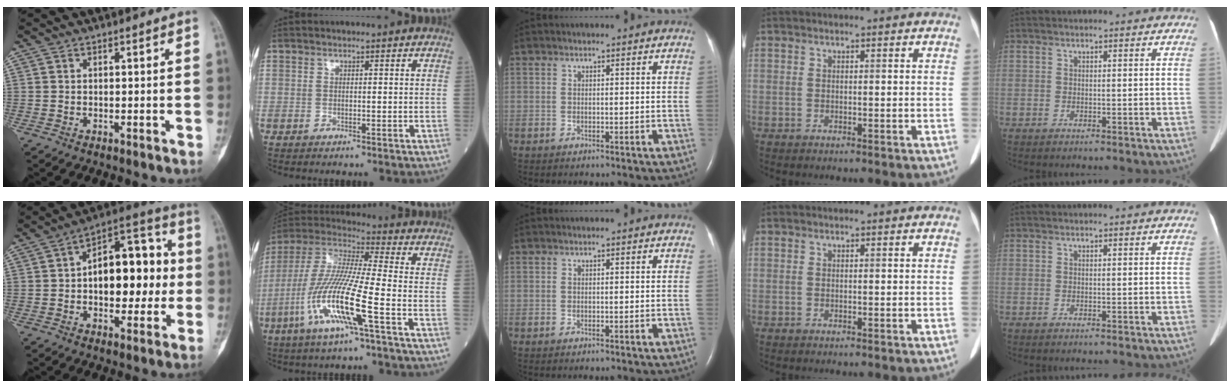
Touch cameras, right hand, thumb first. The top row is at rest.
{"thumb": {"total": 17.6, "force": [0.3, 10.2, 14.3], "torque": [-0.162, 0.035, 0.000]}, "index": {"total": 15.4, "force": [-5.7, 0.4, 14.3], "torque": [-0.308, -0.014, -0.115]}}